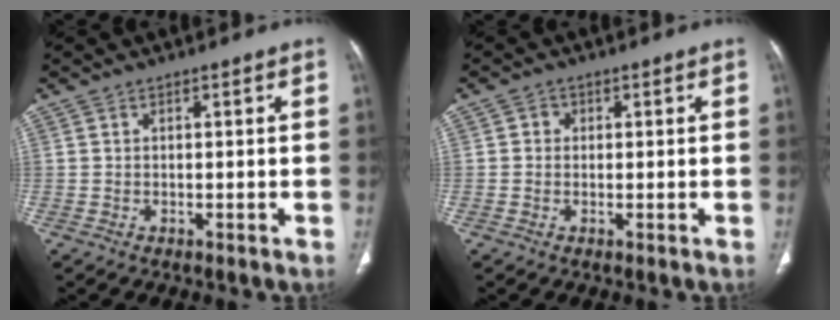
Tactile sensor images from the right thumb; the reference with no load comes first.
{"total": 1.5, "force": [0.2, 1.4, 0.5], "torque": [0.001, 0.004, -0.001]}